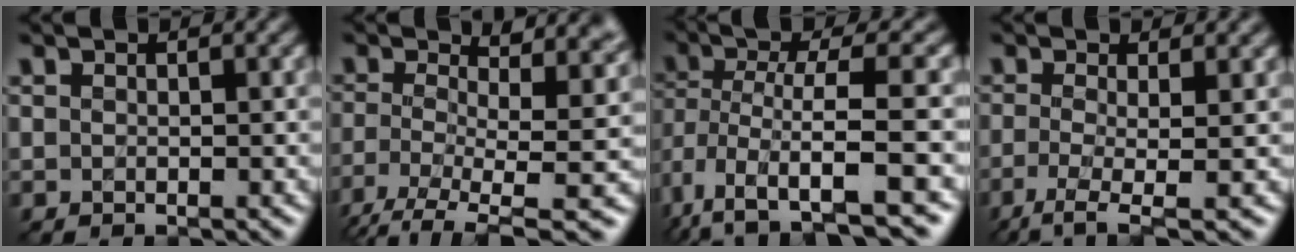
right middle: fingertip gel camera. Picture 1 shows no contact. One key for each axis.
{"total": 9.6, "fx": -2.2, "fy": 3.6, "fz": 8.6, "tx": -0.150, "ty": -0.012, "tz": -0.049}
{"total": 7.9, "fx": -2.9, "fy": 2.6, "fz": 6.8, "tx": -0.134, "ty": -0.007, "tz": -0.055}
{"total": 4.5, "fx": -1.5, "fy": 1.1, "fz": 4.1, "tx": -0.074, "ty": -0.010, "tz": -0.039}